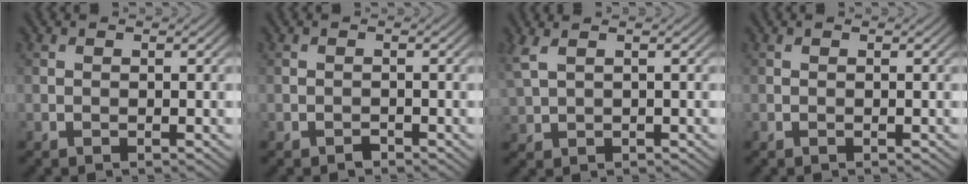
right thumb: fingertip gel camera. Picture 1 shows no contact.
{"total": 0.8, "force": [-0.7, 0.3, 0.2], "torque": [-0.001, 0.000, -0.013]}
{"total": 3.0, "force": [1.7, 1.1, 2.2], "torque": [-0.071, 0.010, 0.039]}
{"total": 0.0}